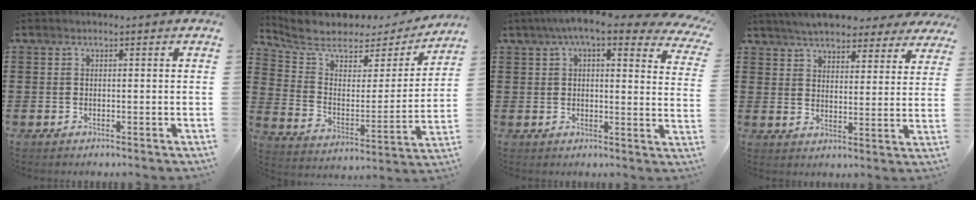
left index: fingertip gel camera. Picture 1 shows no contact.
{"total": 6.1, "force": [5.1, 2.7, 2.0], "torque": [-0.074, -0.034, 0.084]}
{"total": 7.5, "force": [5.5, 0.9, 4.9], "torque": [-0.098, -0.015, 0.093]}
{"total": 5.7, "force": [5.5, 0.8, 1.3], "torque": [-0.049, -0.017, 0.099]}